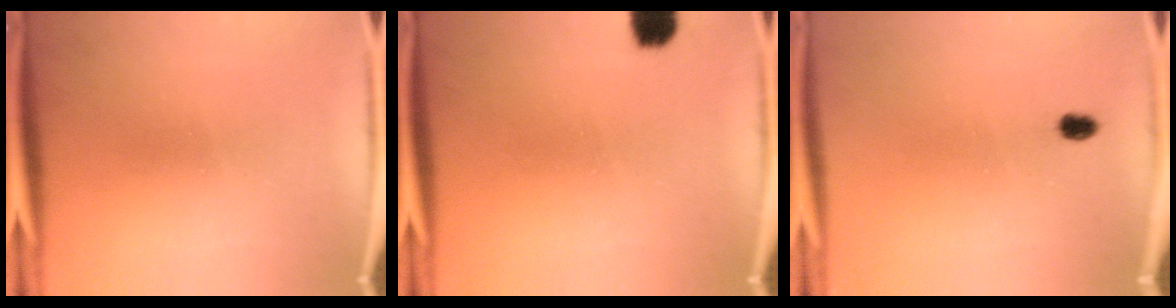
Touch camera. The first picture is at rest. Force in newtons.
{"total": 3.8}
{"total": 1.9}